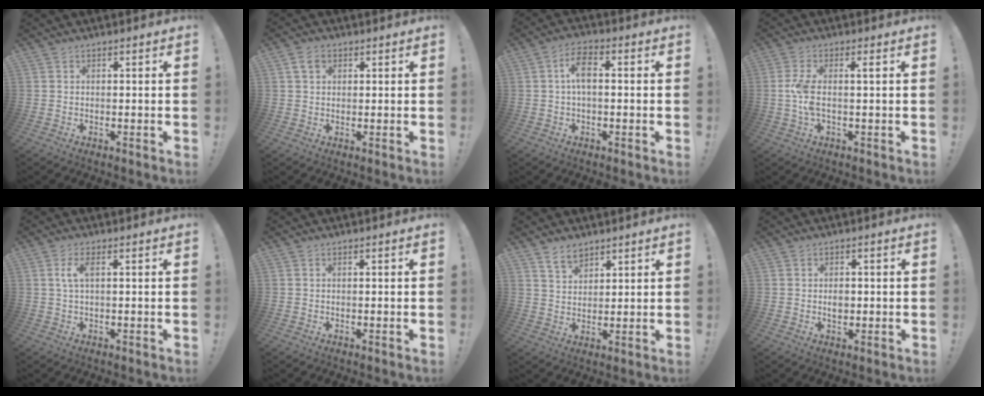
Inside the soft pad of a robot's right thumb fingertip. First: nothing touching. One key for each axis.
{"total": 3.1, "fx": 1.4, "fy": 2.0, "fz": 1.9, "tx": -0.033, "ty": 0.005, "tz": 0.026}
{"total": 6.4, "fx": 0.4, "fy": 2.9, "fz": 5.7, "tx": -0.107, "ty": 0.010, "tz": 0.006}
{"total": 6.0, "fx": 0.0, "fy": 1.2, "fz": 5.9, "tx": -0.134, "ty": -0.004, "tz": -0.004}
{"total": 3.9, "fx": 0.8, "fy": 1.1, "fz": 3.7, "tx": -0.066, "ty": 0.002, "tz": 0.012}
{"total": 0.0}
{"total": 5.7, "fx": 4.4, "fy": 3.1, "fz": 1.8, "tx": -0.028, "ty": -0.022, "tz": 0.082}
{"total": 2.6, "fx": -0.4, "fy": 1.9, "fz": 1.7, "tx": -0.013, "ty": -0.004, "tz": -0.011}